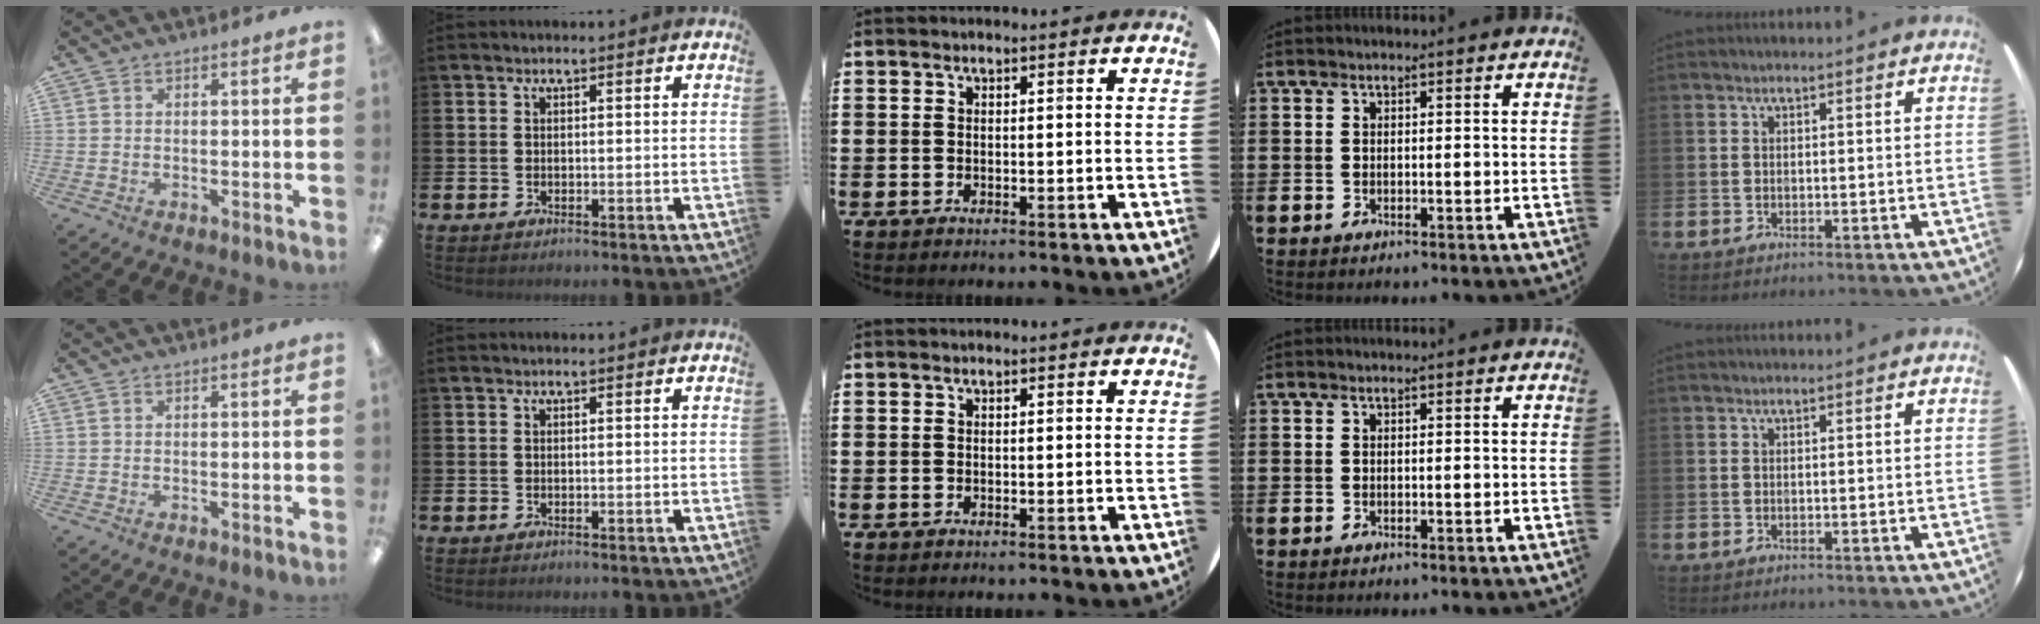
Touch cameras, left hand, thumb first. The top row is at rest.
{}